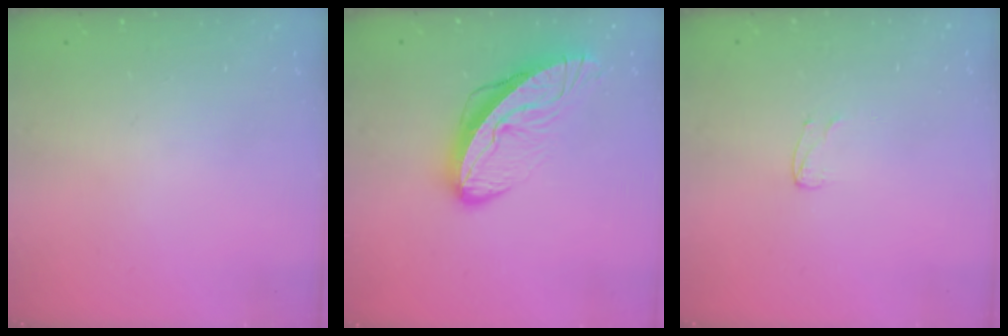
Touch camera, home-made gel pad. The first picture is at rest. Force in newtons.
{"total": 12.0, "press": 11.9, "slide": 1.3}
{"total": 3.7, "press": 3.7, "slide": 0.3}